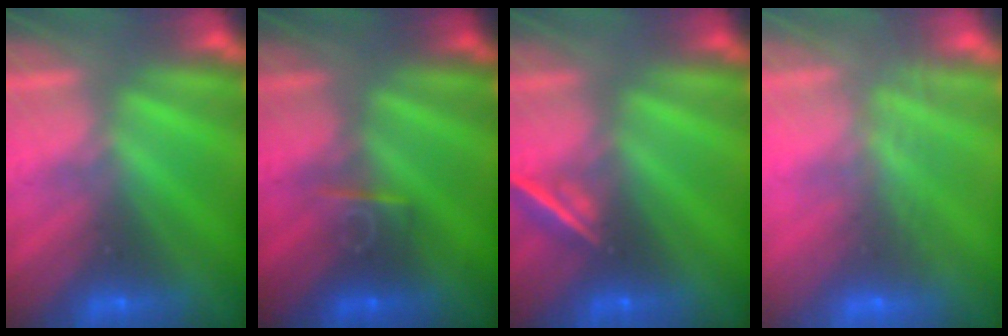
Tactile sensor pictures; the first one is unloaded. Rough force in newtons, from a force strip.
{"total": 2.6}
{"total": 2.1}
{"total": 8.2}